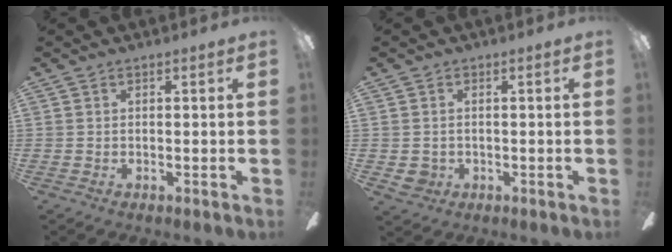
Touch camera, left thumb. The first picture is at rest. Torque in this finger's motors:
{"motor_torque": [-0.01, 0.01, -0.22, 0.11, 0.00]}